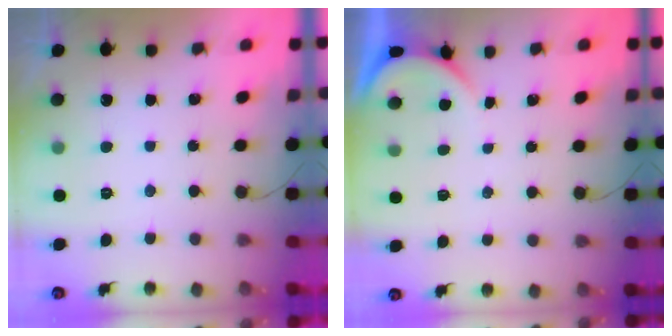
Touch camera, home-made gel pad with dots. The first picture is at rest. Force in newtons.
{"total": 0.0}